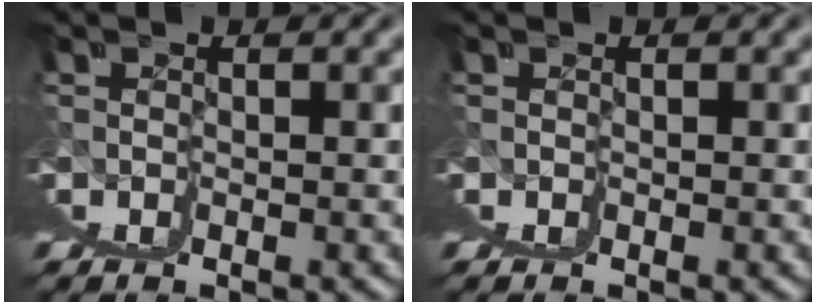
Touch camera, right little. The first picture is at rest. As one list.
[{"total": 0.0}]